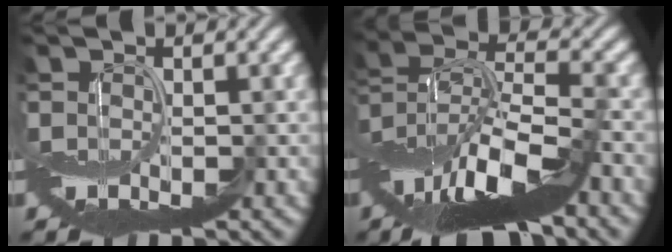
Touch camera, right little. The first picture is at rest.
{"total": 12.3, "force": [-6.7, 3.9, 9.6], "torque": [-0.179, 0.010, -0.121]}